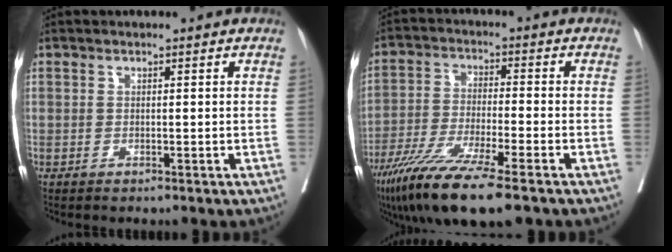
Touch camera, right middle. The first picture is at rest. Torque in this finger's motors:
{"motor_torque": [1.22, -0.92, 0.39, 0.11]}